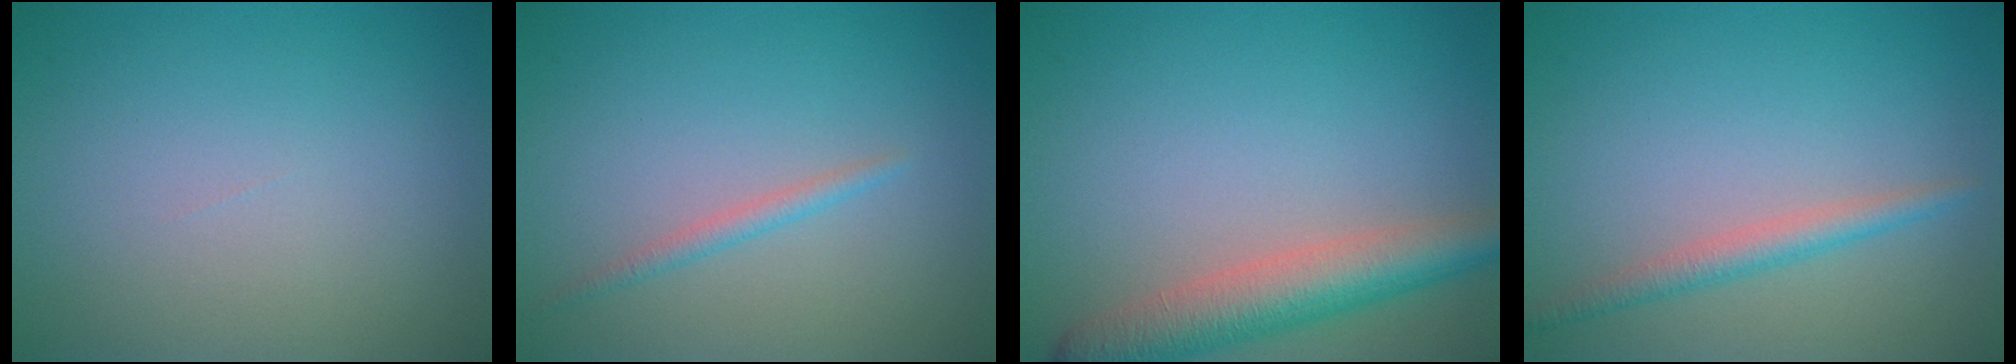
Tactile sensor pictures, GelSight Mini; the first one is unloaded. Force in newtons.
{"total": 1.2, "press": 1.2, "slide": 0.0}
{"total": 5.7, "press": 5.7, "slide": 0.4}
{"total": 2.2, "press": 2.1, "slide": 0.0}